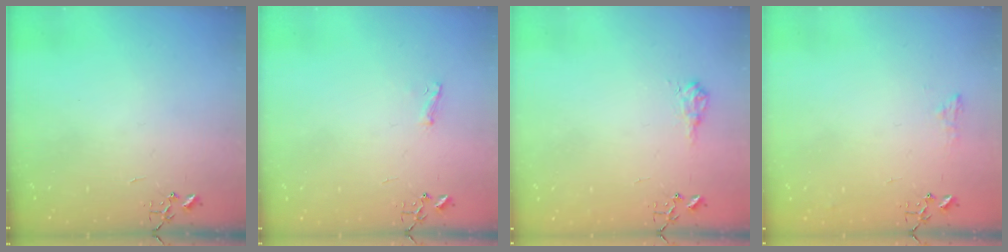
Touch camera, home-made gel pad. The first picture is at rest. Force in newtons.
{"total": 5.5, "press": 5.5, "slide": 0.7}
{"total": 8.5, "press": 8.5, "slide": 0.8}
{"total": 6.4, "press": 6.4, "slide": 0.6}